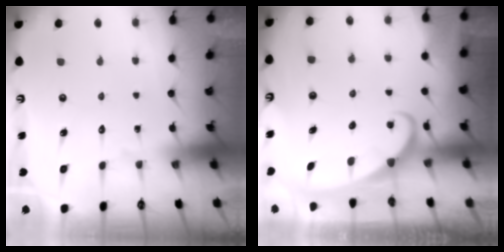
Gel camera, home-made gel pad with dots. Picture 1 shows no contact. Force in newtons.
{"total": 2.6, "press": 2.6, "slide": 0.4}